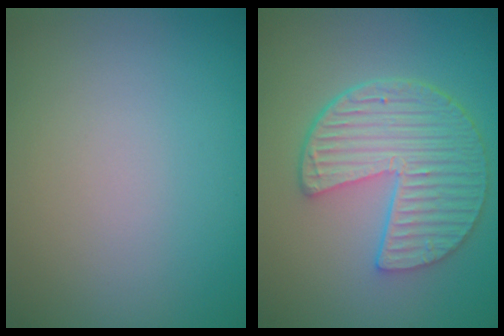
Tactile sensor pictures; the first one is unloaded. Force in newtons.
{"total": 6.3, "press": 4.7, "slide": 4.1}